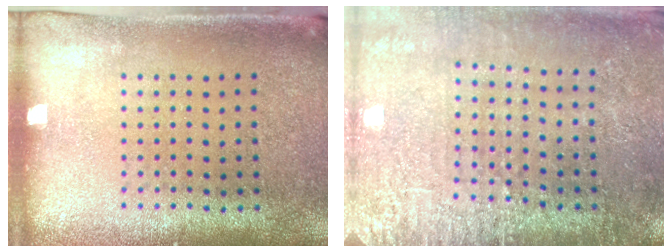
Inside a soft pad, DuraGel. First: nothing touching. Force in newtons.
{"total": 2.9, "press": 2.9, "slide": 0.4}